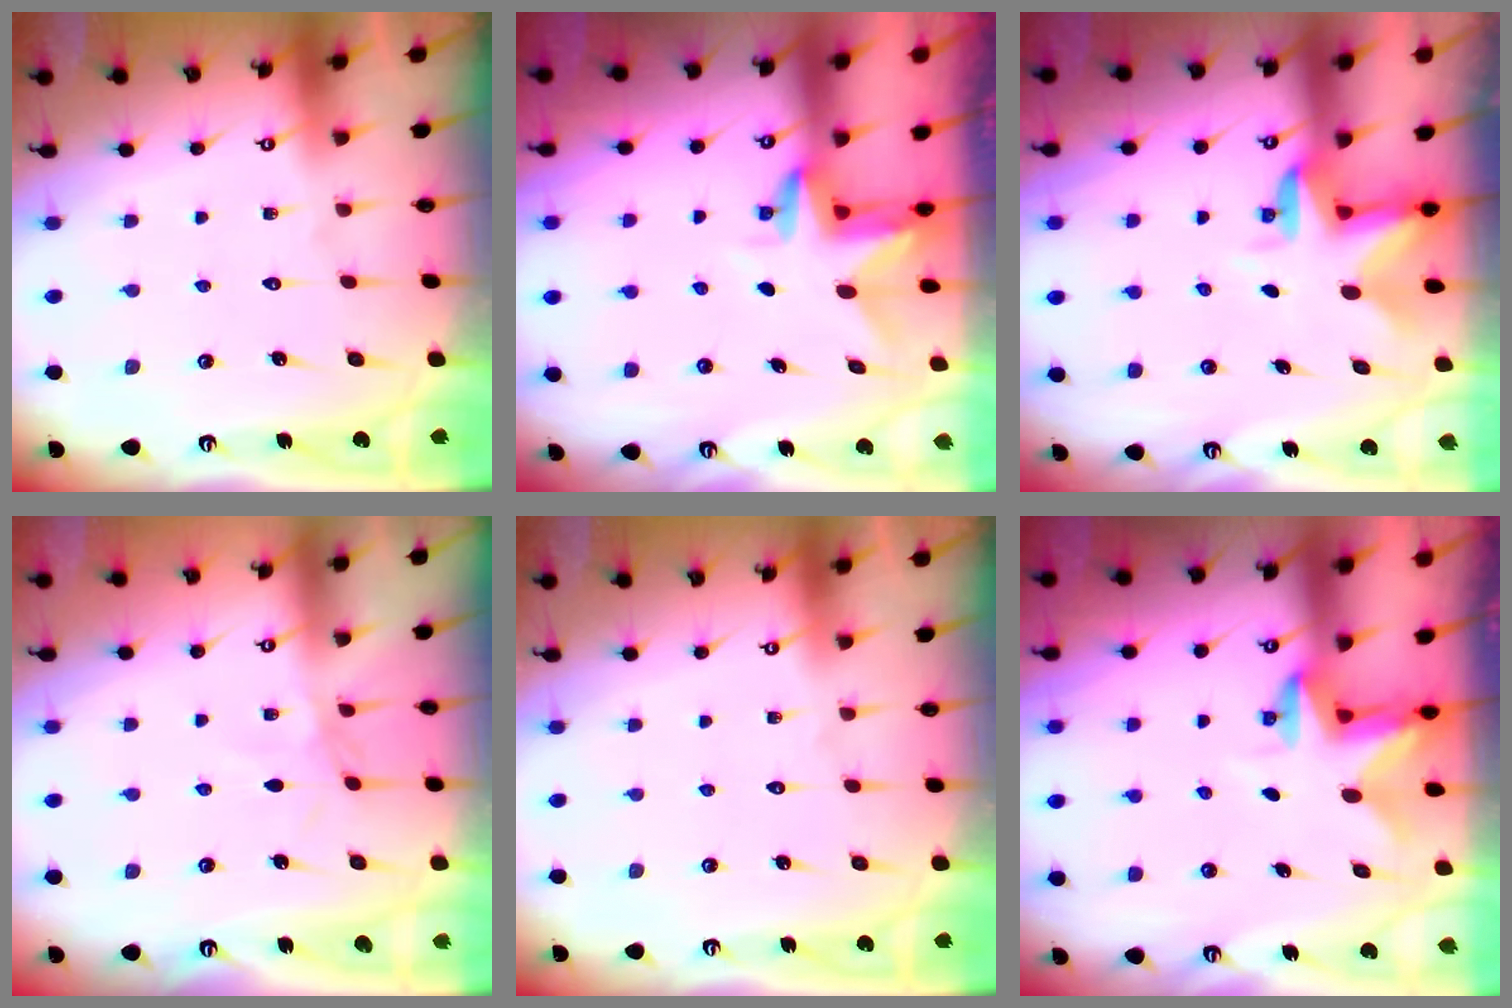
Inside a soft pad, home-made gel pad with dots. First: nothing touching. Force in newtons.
{"total": 2.9, "press": 2.9, "slide": 0.2}
{"total": 3.1, "press": 3.0, "slide": 0.5}
{"total": 1.7, "press": 1.7, "slide": 0.5}
{"total": 0.0}
{"total": 2.7, "press": 2.6, "slide": 0.5}